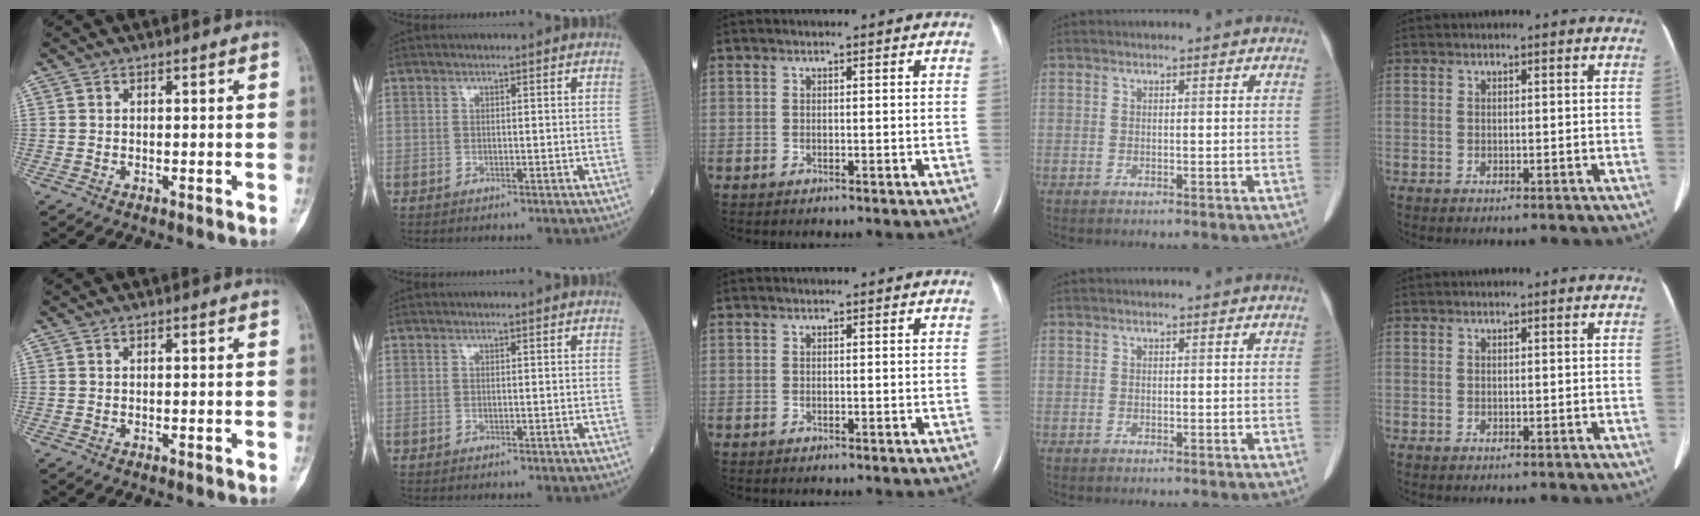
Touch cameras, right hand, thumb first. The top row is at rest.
{}